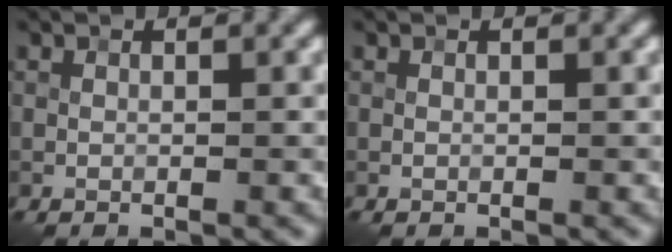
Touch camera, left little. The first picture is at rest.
{"total": 0.0}